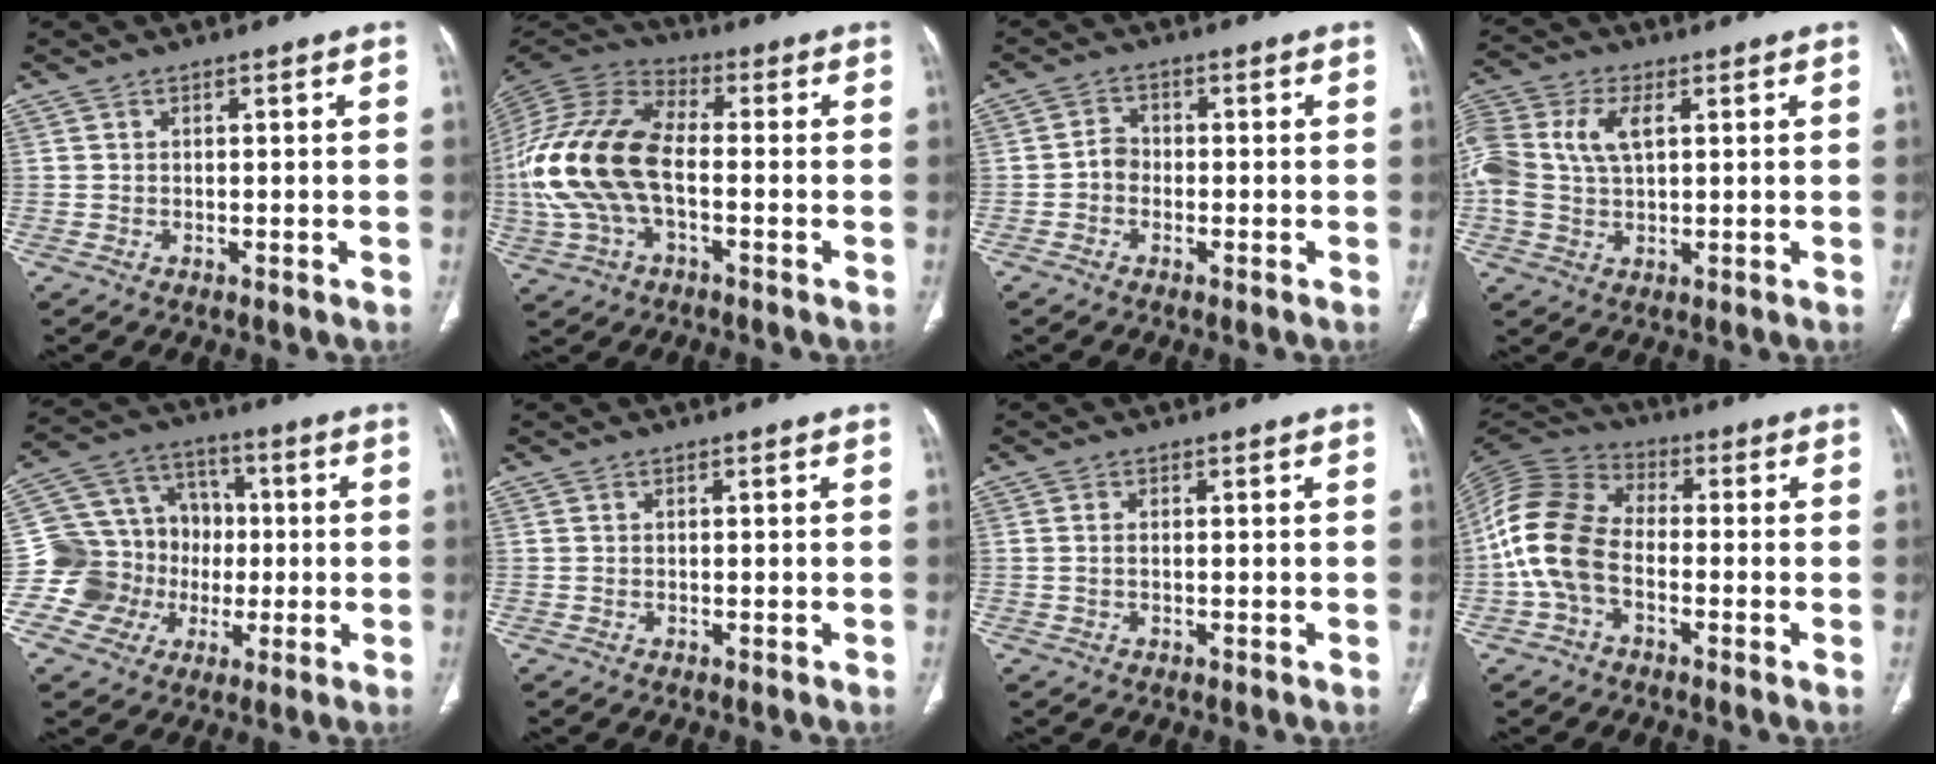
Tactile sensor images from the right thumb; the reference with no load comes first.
{"total": 18.7, "force": [-2.2, 10.3, 15.5], "torque": [-0.334, 0.030, -0.043]}
{"total": 3.0, "force": [-0.9, 2.5, 1.4], "torque": [-0.011, 0.012, -0.026]}
{"total": 13.3, "force": [2.9, 8.1, 10.1], "torque": [-0.254, 0.013, 0.054]}
{"total": 15.2, "force": [-1.9, 14.1, 5.6], "torque": [-0.064, 0.050, -0.026]}
{"total": 0.0}
{"total": 0.8, "force": [0.0, 0.4, 0.7], "torque": [-0.020, 0.001, 0.002]}
{"total": 13.0, "force": [-2.6, 8.4, 9.6], "torque": [-0.201, 0.032, -0.063]}